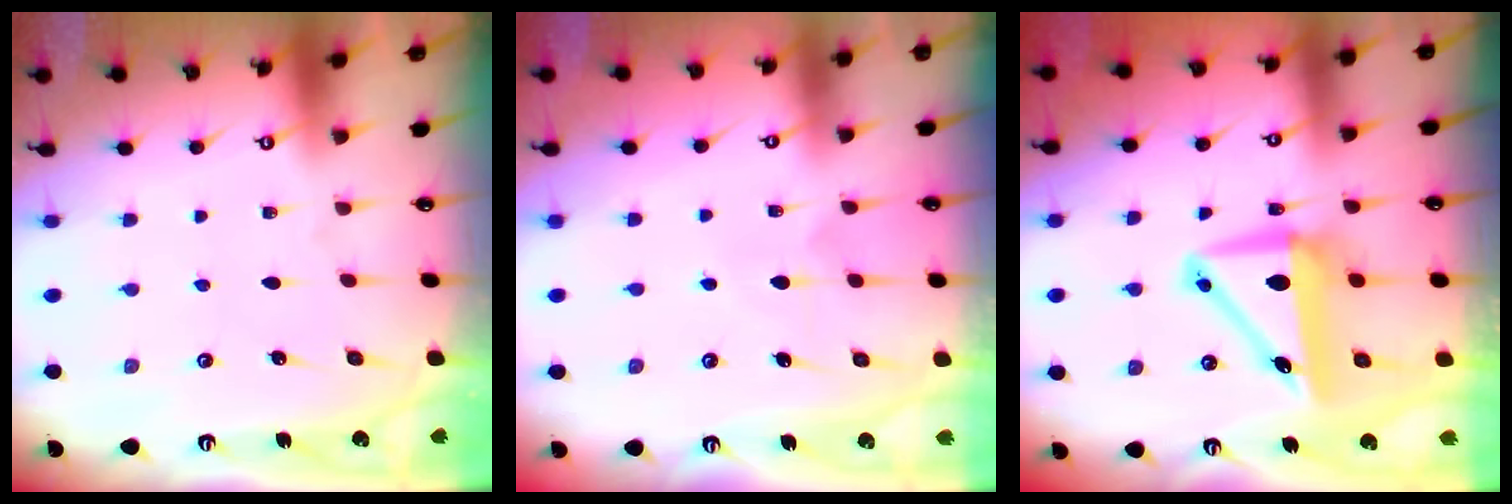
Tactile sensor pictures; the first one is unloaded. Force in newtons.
{"total": 4.6, "press": 4.5, "slide": 0.5}
{"total": 9.3, "press": 8.7, "slide": 3.2}